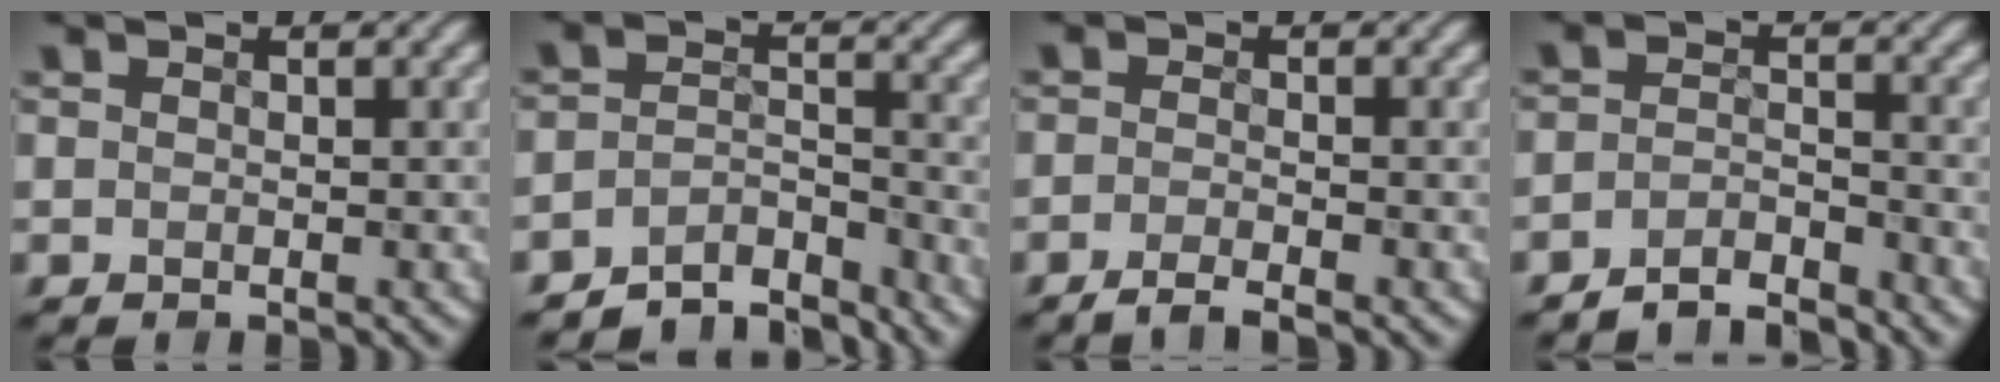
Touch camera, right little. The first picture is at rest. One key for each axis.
{"total": 5.7, "fx": -5.2, "fy": 1.7, "fz": 1.5, "tx": -0.019, "ty": 0.000, "tz": -0.089}
{"total": 2.1, "fx": -1.7, "fy": 0.2, "fz": 1.1, "tx": -0.027, "ty": 0.001, "tz": -0.038}
{"total": 3.2, "fx": -3.0, "fy": 0.7, "fz": 0.9, "tx": -0.017, "ty": 0.007, "tz": -0.061}